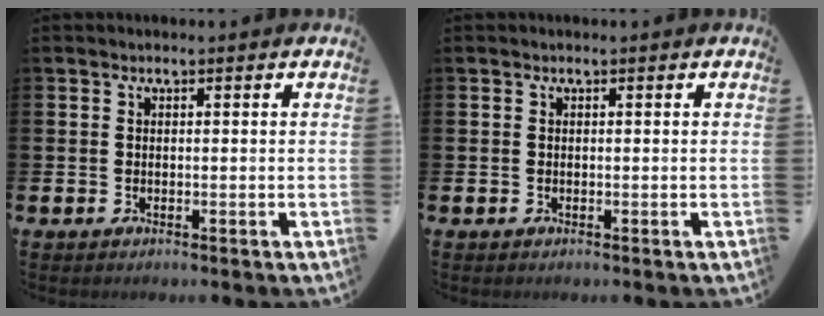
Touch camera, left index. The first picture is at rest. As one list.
[{"total": 0.0}]